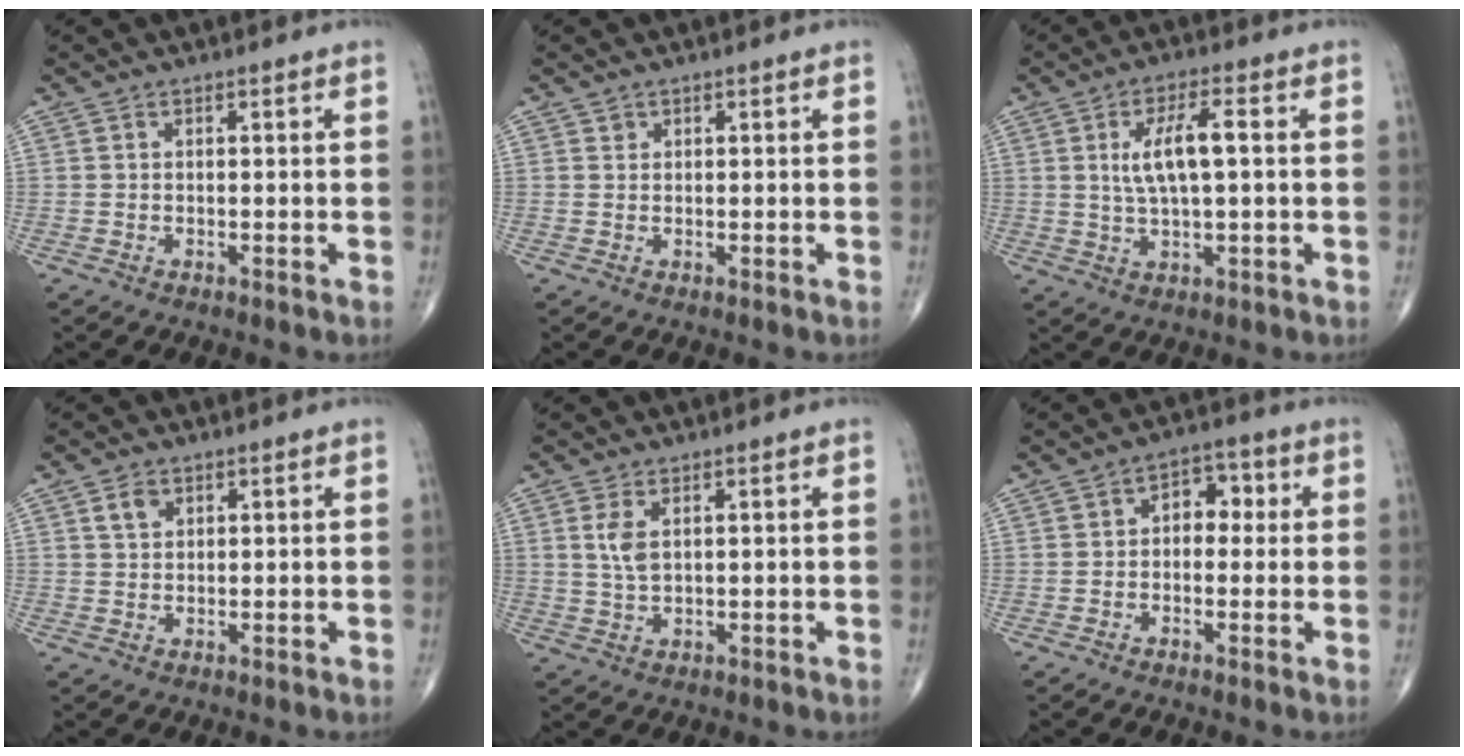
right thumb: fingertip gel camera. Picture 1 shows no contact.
{"total": 0.7, "force": [0.4, 0.6, 0.1], "torque": [0.007, -0.001, 0.005]}
{"total": 8.3, "force": [1.2, 2.5, 7.8], "torque": [-0.150, 0.004, 0.022]}
{"total": 2.8, "force": [1.4, 1.9, 1.5], "torque": [-0.021, -0.003, 0.026]}
{"total": 3.7, "force": [1.2, 1.8, 3.1], "torque": [-0.063, -0.004, 0.030]}
{"total": 5.7, "force": [0.6, 4.0, 4.0], "torque": [-0.023, 0.019, -0.001]}